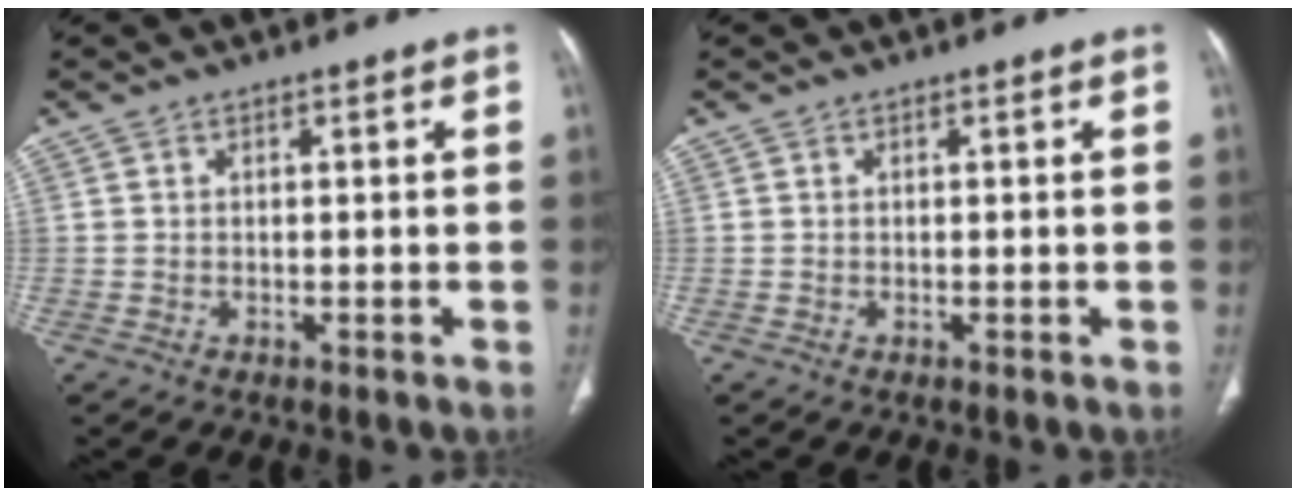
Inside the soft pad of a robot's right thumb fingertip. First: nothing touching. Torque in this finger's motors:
{"motor_torque": [0.24, 0.06, 0.33, -0.20, -0.02]}